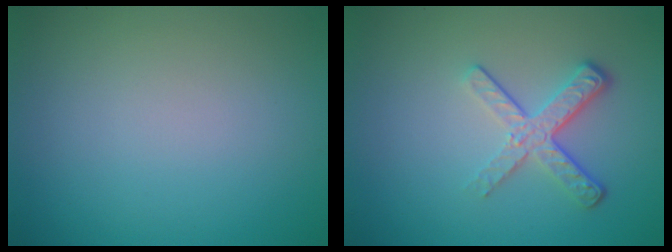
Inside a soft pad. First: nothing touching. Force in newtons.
{"total": 3.5, "press": 2.5, "slide": 2.5}